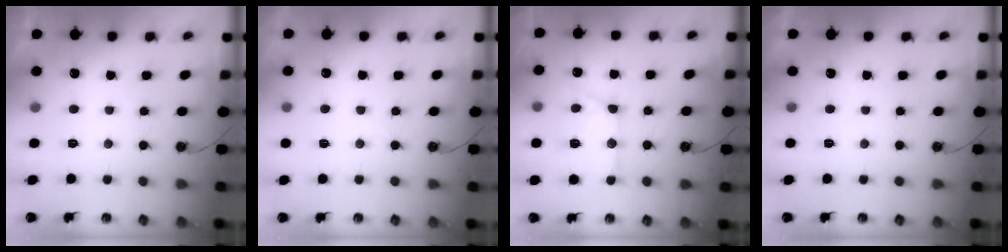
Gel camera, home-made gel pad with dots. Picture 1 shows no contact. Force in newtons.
{"total": 2.2, "press": 2.2, "slide": 0.4}
{"total": 12.6, "press": 12.6, "slide": 0.8}
{"total": 0.0}